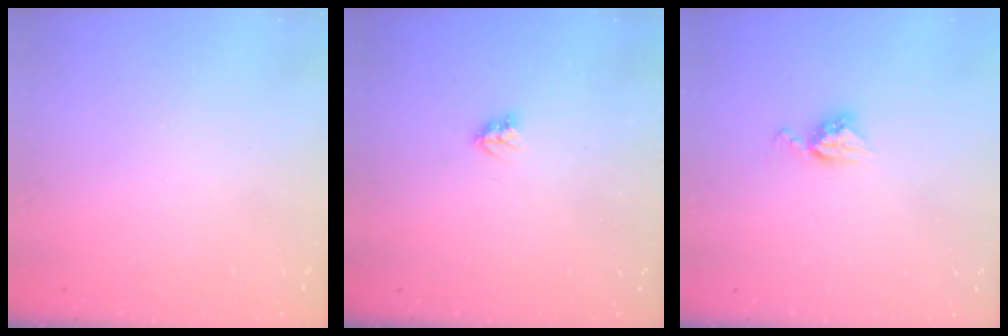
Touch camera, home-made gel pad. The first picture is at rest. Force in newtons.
{"total": 3.5, "press": 3.4, "slide": 0.5}
{"total": 7.1, "press": 7.1, "slide": 0.3}